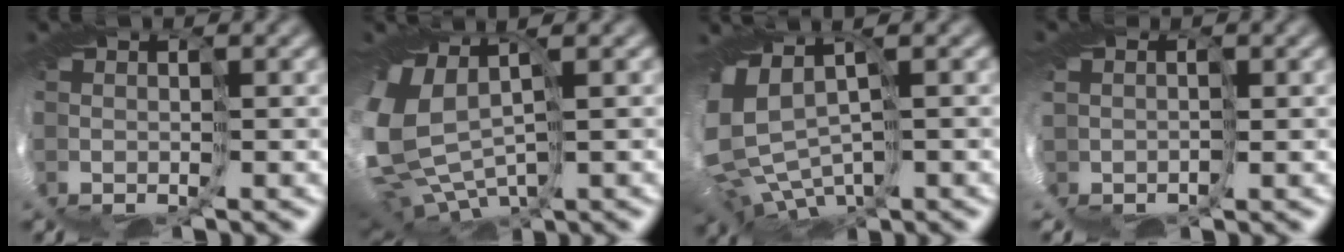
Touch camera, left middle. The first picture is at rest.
{"total": 8.9, "force": [1.2, 5.8, 6.6], "torque": [-0.166, -0.014, 0.063]}
{"total": 6.7, "force": [-0.3, 4.9, 4.5], "torque": [-0.103, -0.004, 0.023]}
{"total": 5.2, "force": [-0.3, 4.9, 1.9], "torque": [-0.058, -0.023, 0.014]}